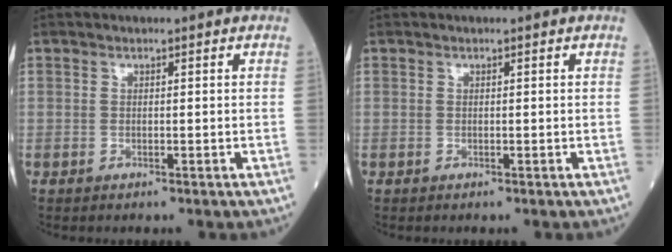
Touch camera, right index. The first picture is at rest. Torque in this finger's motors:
{"motor_torque": [0.00, 0.00, -0.02, 0.00]}